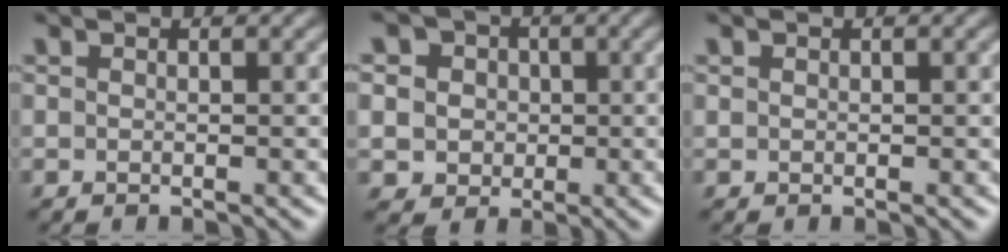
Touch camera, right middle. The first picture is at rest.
{"total": 6.9, "force": [2.6, 5.8, 2.6], "torque": [-0.051, 0.026, 0.022]}
{"total": 0.0}